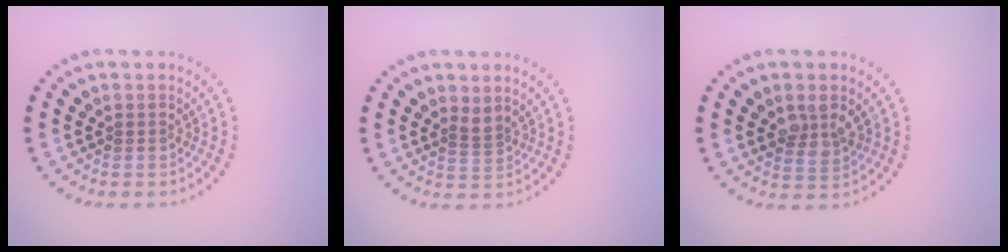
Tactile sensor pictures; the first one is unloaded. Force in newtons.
{"total": 1.2, "press": 0.8, "slide": 0.9}
{"total": 2.7, "press": 2.4, "slide": 1.2}